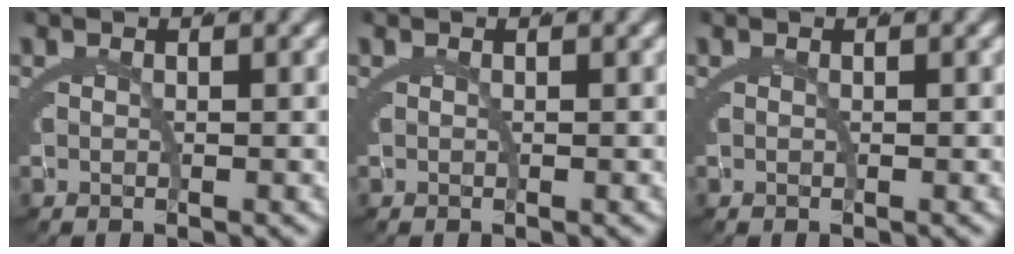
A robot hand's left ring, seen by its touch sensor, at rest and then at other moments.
{"total": 0.0}
{"total": 0.0}